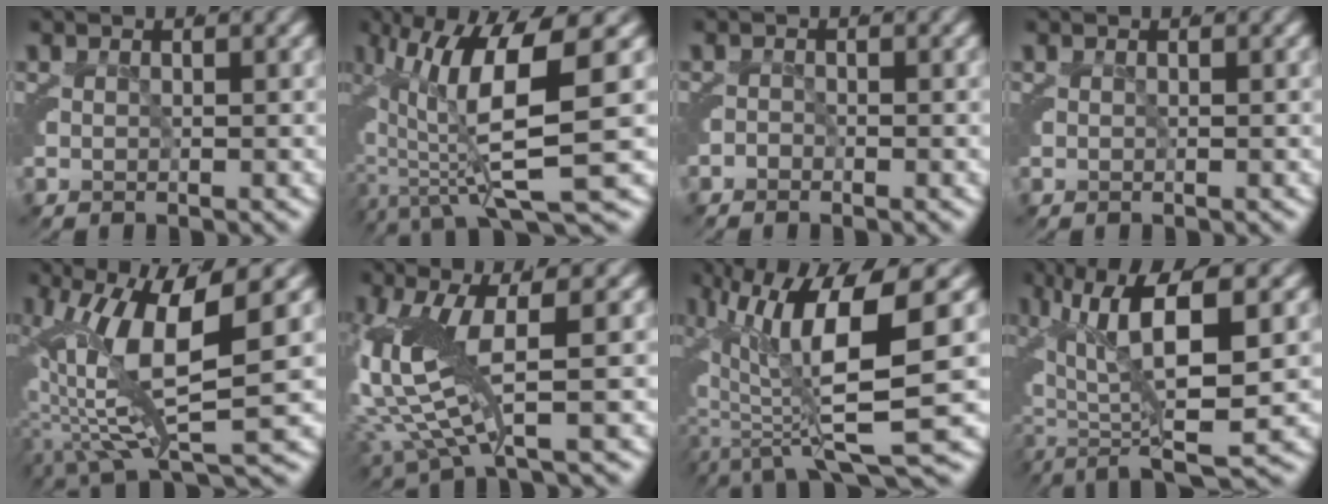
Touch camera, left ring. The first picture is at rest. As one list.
[{"total": 8.9, "force": [-1.7, 2.8, 8.3], "torque": [-0.141, -0.021, -0.018]}, {"total": 1.3, "force": [-1.0, 0.7, -0.4], "torque": [0.010, 0.009, -0.027]}, {"total": 0.0}, {"total": 10.9, "force": [-0.7, 4.9, 9.7], "torque": [-0.169, -0.002, -0.011]}, {"total": 8.5, "force": [0.6, 4.1, 7.4], "torque": [-0.164, 0.001, 0.009]}, {"total": 9.9, "force": [-1.6, 3.6, 9.0], "torque": [-0.156, -0.023, -0.018]}, {"total": 8.9, "force": [-0.5, 3.2, 8.3], "torque": [-0.135, -0.007, 0.000]}]